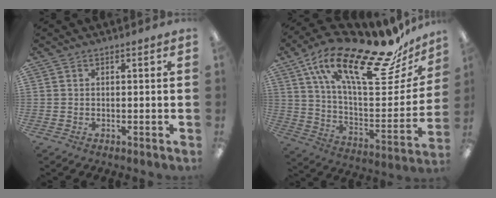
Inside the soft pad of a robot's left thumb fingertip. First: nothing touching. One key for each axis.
{"total": 25.7, "fx": 17.7, "fy": 7.8, "fz": 17.0, "tx": -0.272, "ty": -0.119, "tz": 0.291}